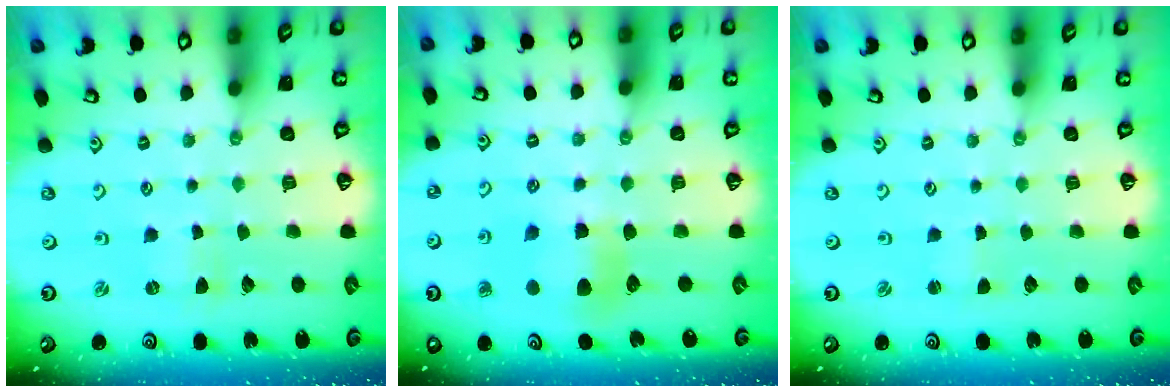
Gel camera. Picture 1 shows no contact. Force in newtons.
{"total": 6.6, "press": 6.6, "slide": 0.8}
{"total": 0.0}